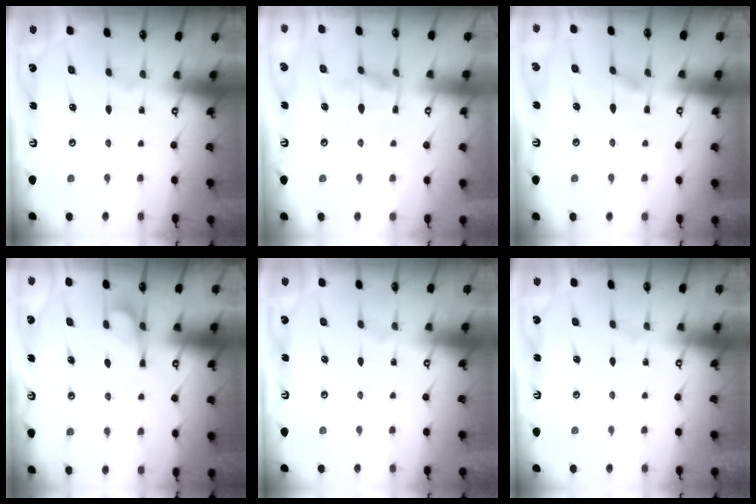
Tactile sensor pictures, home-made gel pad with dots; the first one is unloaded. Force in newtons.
{"total": 2.3, "press": 2.0, "slide": 1.2}
{"total": 4.8, "press": 4.8, "slide": 0.5}
{"total": 5.5, "press": 5.5, "slide": 0.7}
{"total": 0.0}
{"total": 0.0}